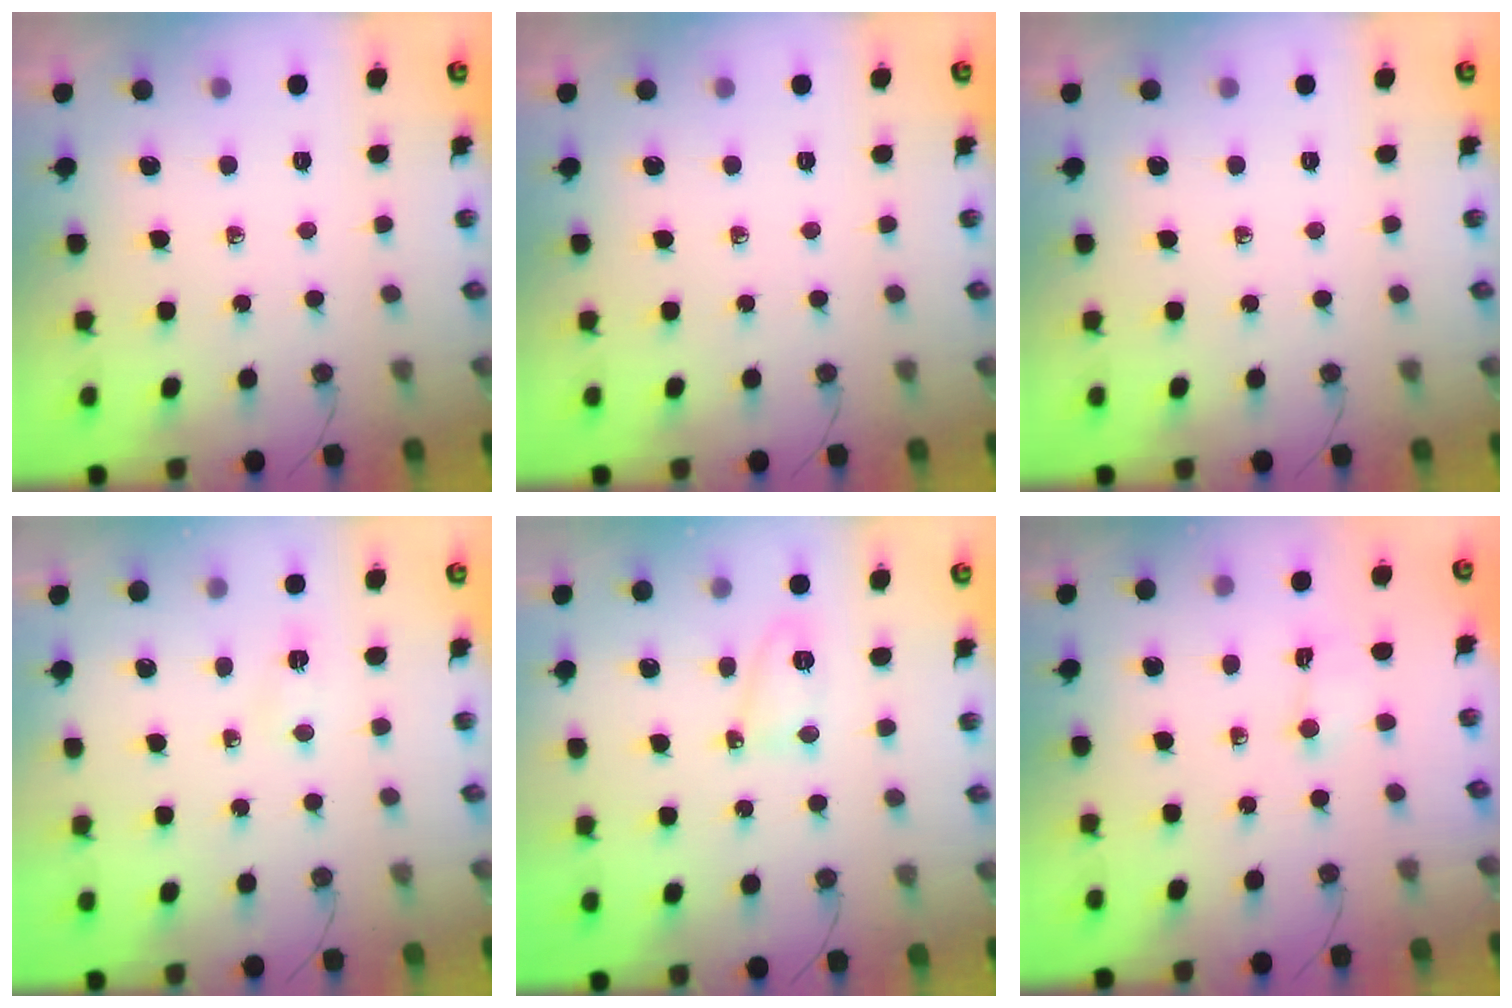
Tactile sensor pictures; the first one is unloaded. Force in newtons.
{"total": 0.0}
{"total": 0.0}
{"total": 2.5, "press": 2.5, "slide": 0.3}
{"total": 5.1, "press": 5.1, "slide": 0.8}
{"total": 1.2, "press": 1.0, "slide": 0.6}